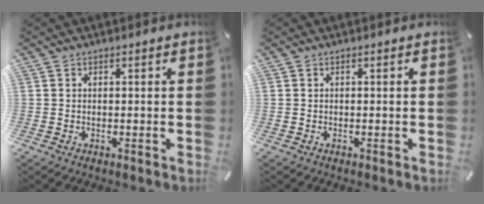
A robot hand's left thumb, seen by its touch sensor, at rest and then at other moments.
{"total": 0.0}